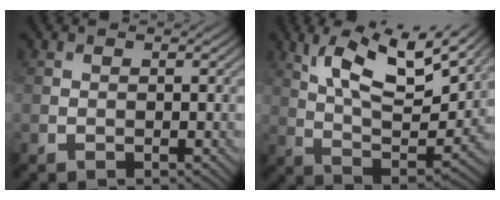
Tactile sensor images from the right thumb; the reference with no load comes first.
{"total": 13.1, "force": [6.8, 4.1, 10.3], "torque": [-0.200, -0.011, 0.130]}